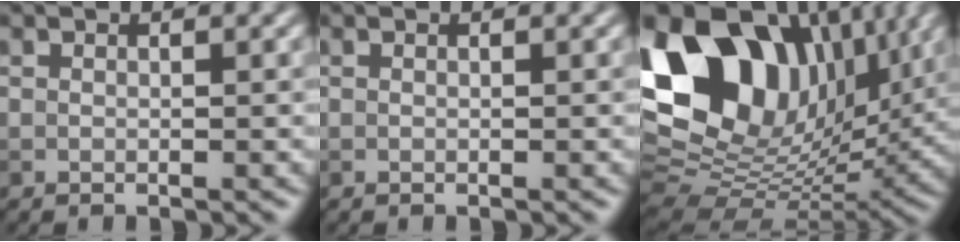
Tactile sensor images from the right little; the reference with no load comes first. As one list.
[{"total": 0.0}, {"total": 17.5, "force": [6.5, 11.5, 11.4], "torque": [-0.230, 0.031, 0.114]}]